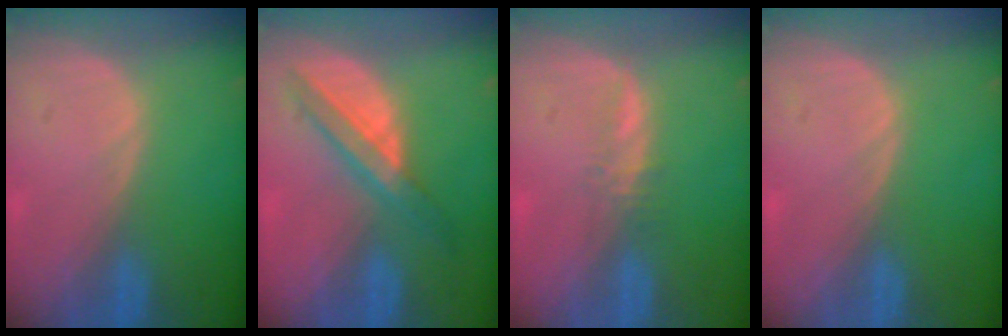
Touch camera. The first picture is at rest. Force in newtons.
{"total": 5.7, "press": 5.6, "slide": 1.3}
{"total": 1.6, "press": 1.5, "slide": 0.5}
{"total": 0.0}